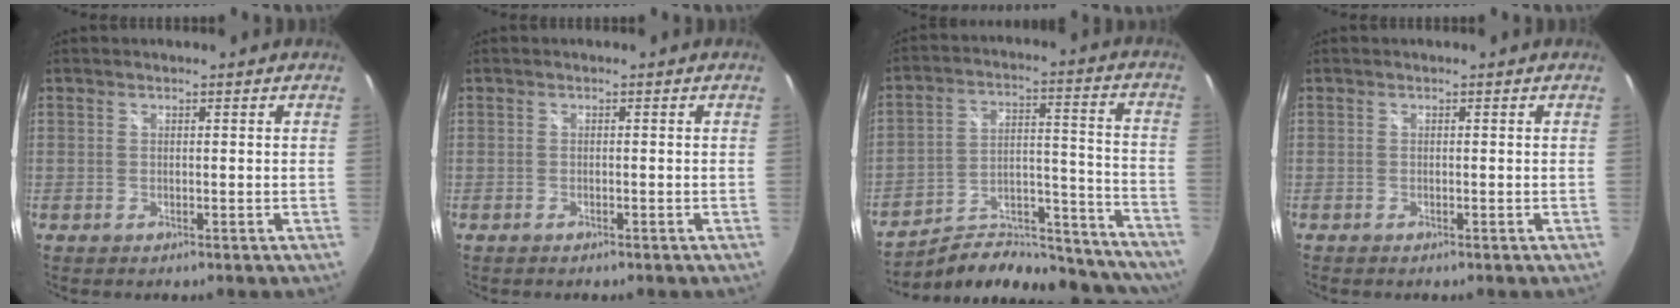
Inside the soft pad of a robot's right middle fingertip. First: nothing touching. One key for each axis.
{"total": 0.8, "fx": -0.7, "fy": 0.3, "fz": 0.3, "tx": -0.009, "ty": 0.000, "tz": -0.011}
{"total": 24.6, "fx": -21.0, "fy": 8.5, "fz": 9.6, "tx": -0.150, "ty": 0.040, "tz": -0.272}
{"total": 0.6, "fx": -0.6, "fy": 0.2, "fz": 0.2, "tx": -0.006, "ty": -0.003, "tz": -0.012}